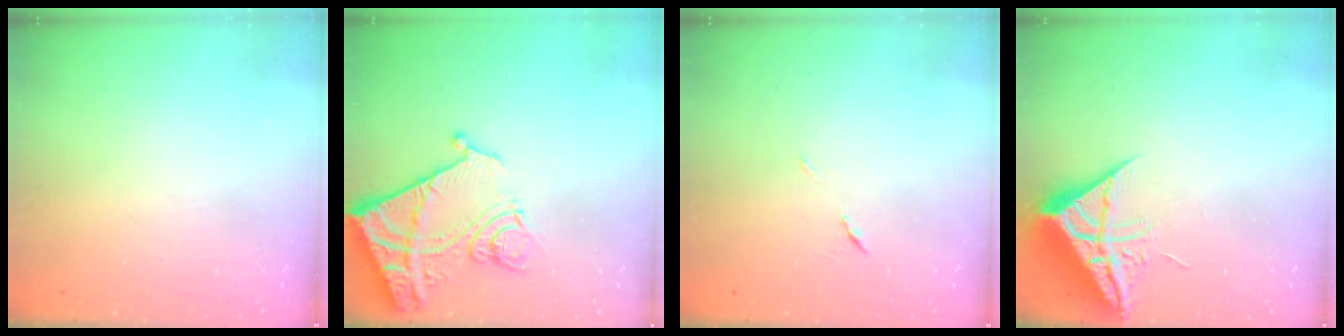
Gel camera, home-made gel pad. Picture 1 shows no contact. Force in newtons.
{"total": 17.2, "press": 17.1, "slide": 2.0}
{"total": 3.8, "press": 3.4, "slide": 1.7}
{"total": 9.7, "press": 9.6, "slide": 0.8}